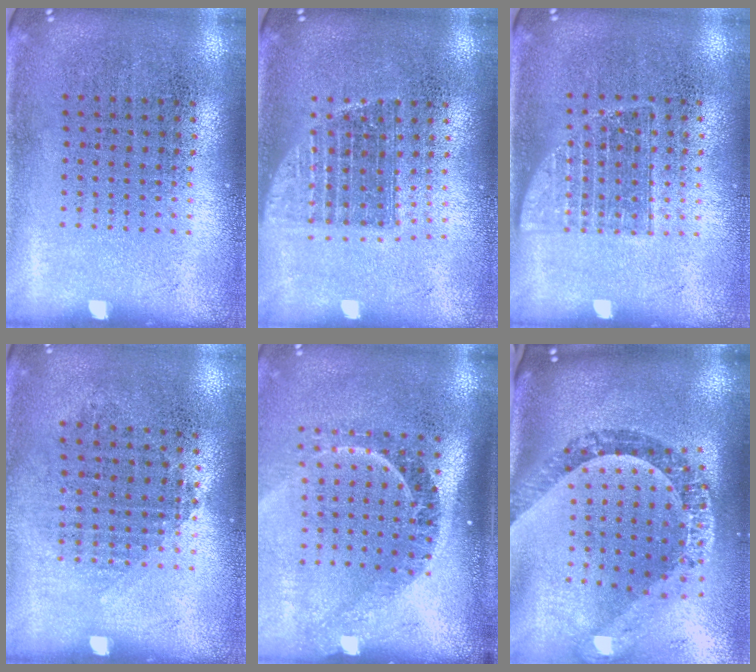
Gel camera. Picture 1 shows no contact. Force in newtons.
{"total": 1.3, "press": 1.1, "slide": 0.7}
{"total": 1.2, "press": 1.1, "slide": 0.6}
{"total": 0.9, "press": 0.8, "slide": 0.4}
{"total": 2.4, "press": 1.6, "slide": 1.8}
{"total": 2.4, "press": 1.9, "slide": 1.5}